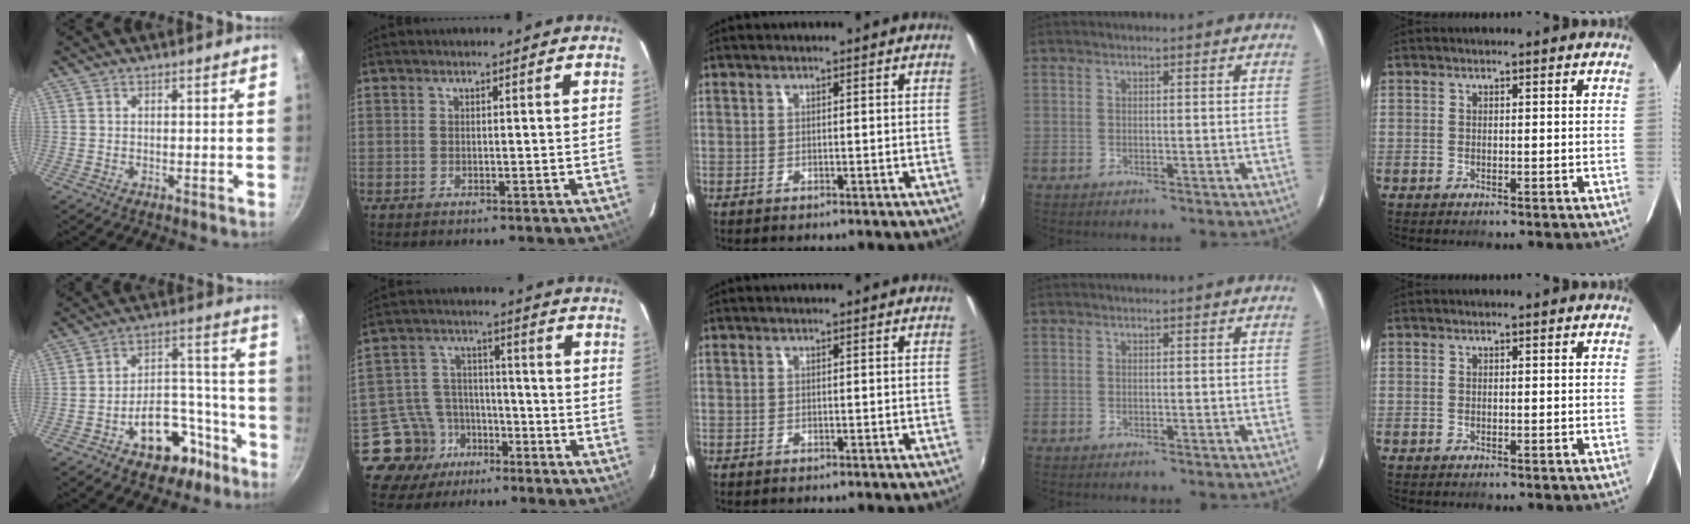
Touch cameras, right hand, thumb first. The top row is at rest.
{"thumb": {"total": 15.1, "force": [-8.5, 9.2, 8.4], "torque": [-0.070, 0.084, -0.112]}, "index": {"total": 9.7, "force": [-6.3, 7.3, 0.2], "torque": [-0.028, 0.039, -0.100]}}